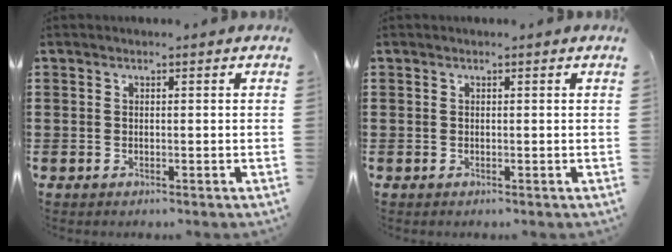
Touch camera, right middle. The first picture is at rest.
{"total": 0.0}